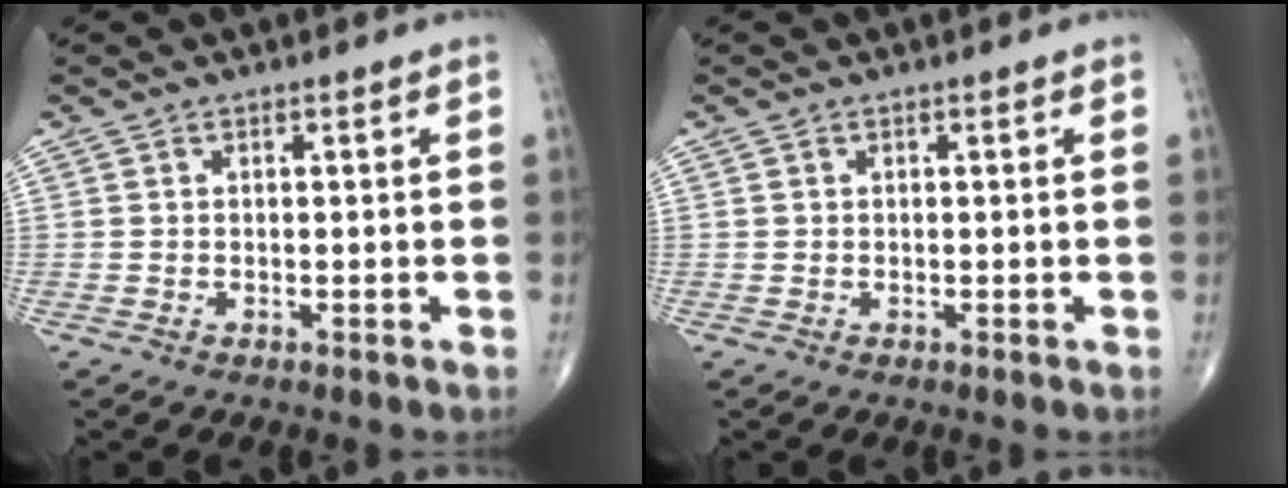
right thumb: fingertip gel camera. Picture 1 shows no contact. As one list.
[{"total": 0.0}]